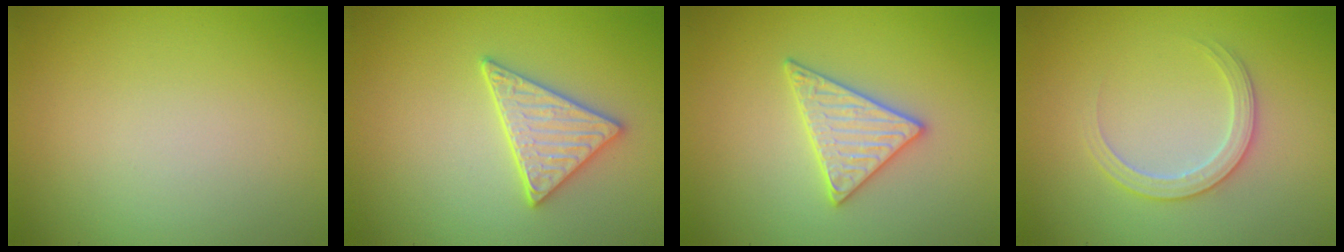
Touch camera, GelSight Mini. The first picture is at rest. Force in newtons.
{"total": 3.3, "press": 3.1, "slide": 1.2}
{"total": 2.9, "press": 2.8, "slide": 0.5}
{"total": 2.5, "press": 2.5, "slide": 0.3}